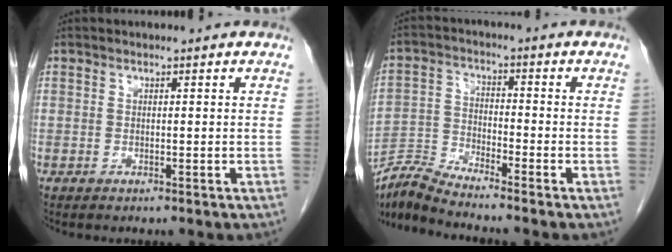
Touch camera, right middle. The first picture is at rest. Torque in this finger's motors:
{"motor_torque": [-0.17, 0.19, -0.02, -0.01]}